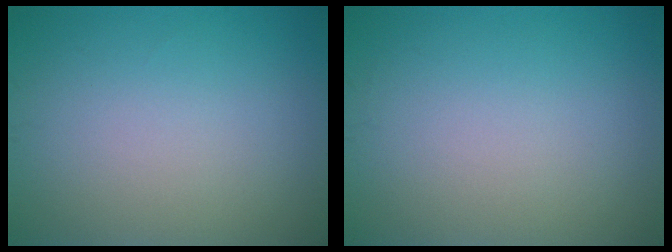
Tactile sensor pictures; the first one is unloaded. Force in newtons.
{"total": 0.0}